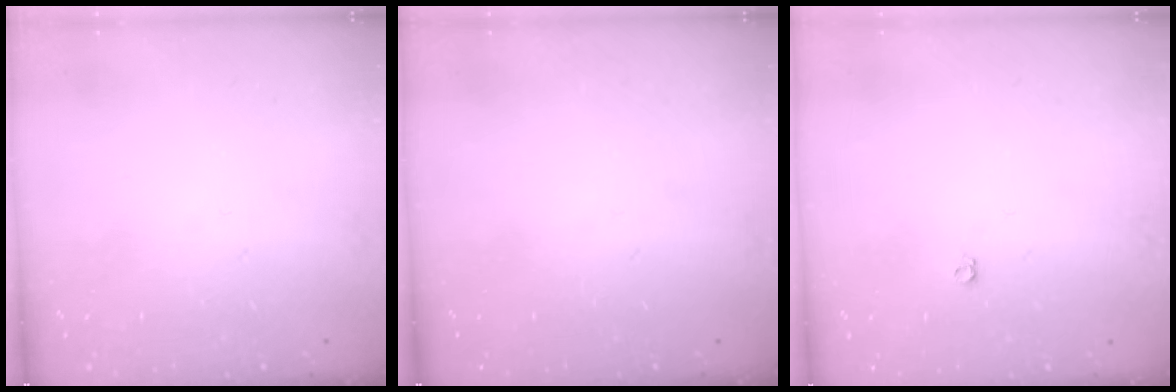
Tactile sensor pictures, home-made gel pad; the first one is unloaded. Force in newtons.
{"total": 0.0}
{"total": 3.6, "press": 3.5, "slide": 0.6}